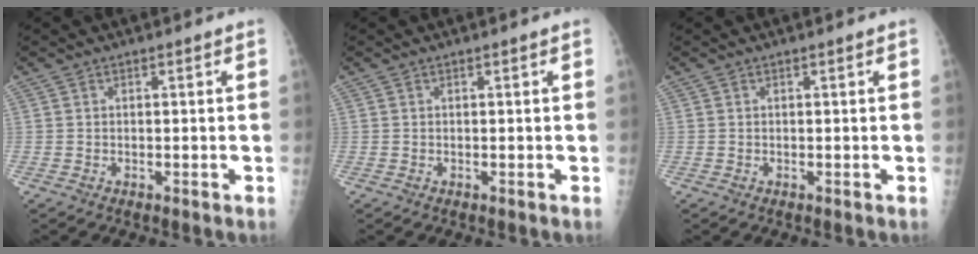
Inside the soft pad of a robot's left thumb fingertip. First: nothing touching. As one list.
[{"total": 0.0}, {"total": 0.0}]